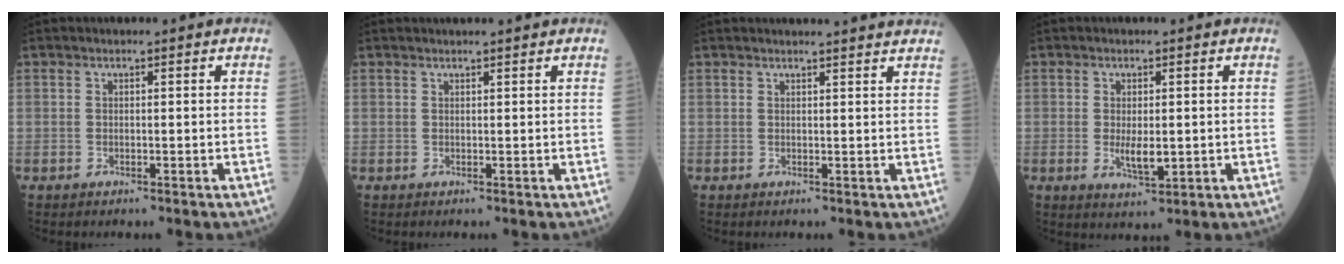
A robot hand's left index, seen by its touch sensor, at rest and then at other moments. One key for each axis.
{"total": 2.2, "fx": 2.1, "fy": 0.0, "fz": 0.8, "tx": -0.006, "ty": 0.014, "tz": 0.027}
{"total": 6.6, "fx": 6.4, "fy": -0.1, "fz": 1.6, "tx": -0.015, "ty": 0.011, "tz": 0.056}
{"total": 3.8, "fx": -0.4, "fy": 1.4, "fz": 3.5, "tx": -0.066, "ty": -0.009, "tz": -0.001}